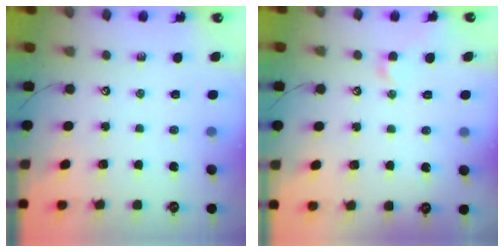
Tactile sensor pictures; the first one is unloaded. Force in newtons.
{"total": 0.9, "press": 0.8, "slide": 0.5}